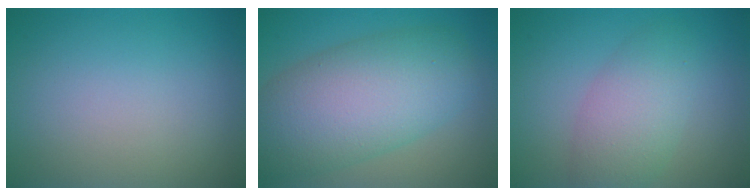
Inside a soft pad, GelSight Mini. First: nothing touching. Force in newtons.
{"total": 9.7, "press": 9.7, "slide": 0.4}
{"total": 4.3, "press": 4.3, "slide": 0.1}